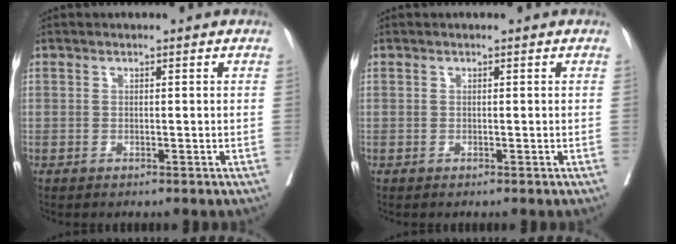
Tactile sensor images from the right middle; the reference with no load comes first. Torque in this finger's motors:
{"motor_torque": [0.11, -0.36, 0.05, 0.00]}